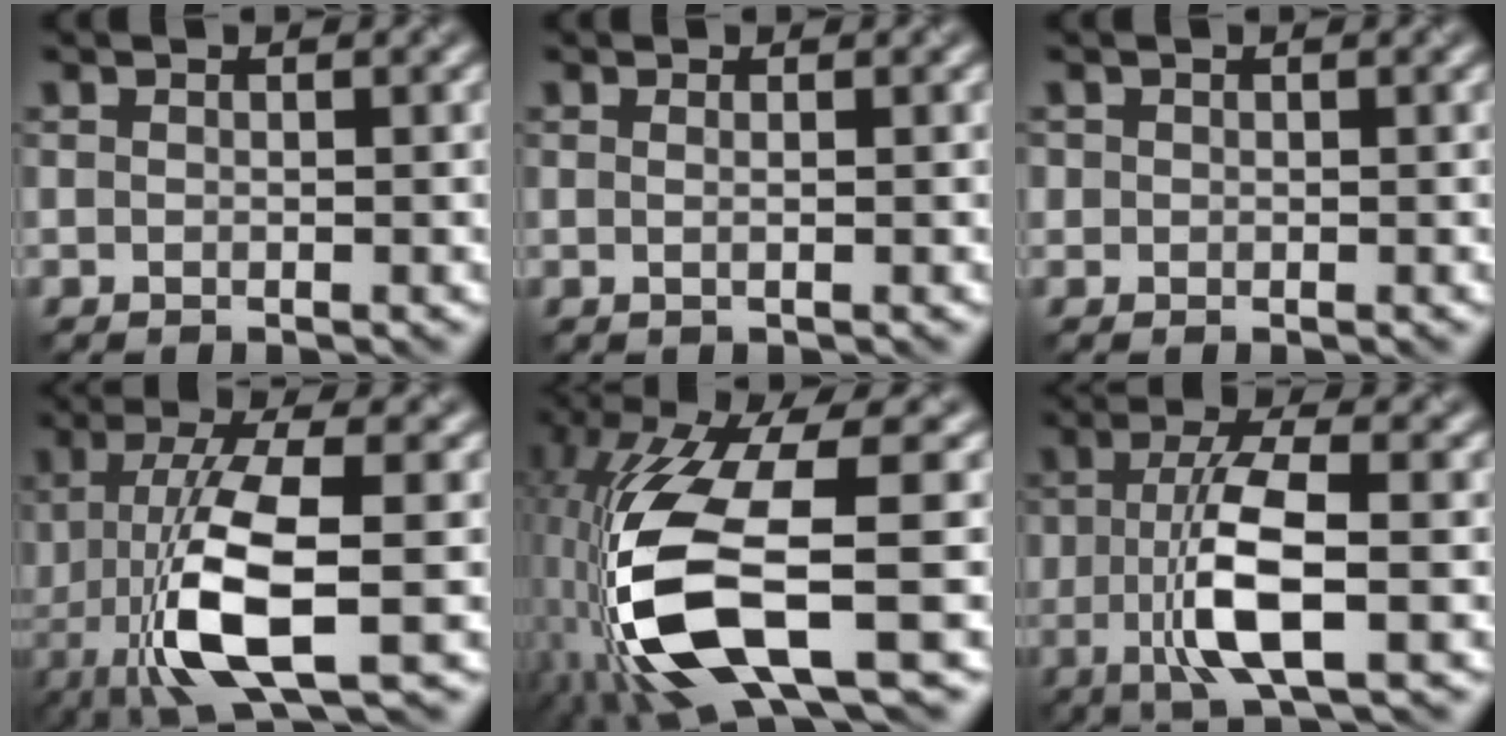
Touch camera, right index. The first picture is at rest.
{"total": 0.9, "force": [0.1, 0.3, 0.8], "torque": [-0.010, 0.000, -0.004]}
{"total": 0.6, "force": [0.1, 0.6, 0.0], "torque": [0.007, -0.001, 0.001]}
{"total": 8.1, "force": [-1.1, 2.4, 7.6], "torque": [-0.157, -0.005, -0.019]}
{"total": 13.0, "force": [-3.4, 4.8, 11.6], "torque": [-0.255, -0.017, -0.063]}
{"total": 6.9, "force": [-0.9, 2.1, 6.5], "torque": [-0.132, 0.003, -0.019]}